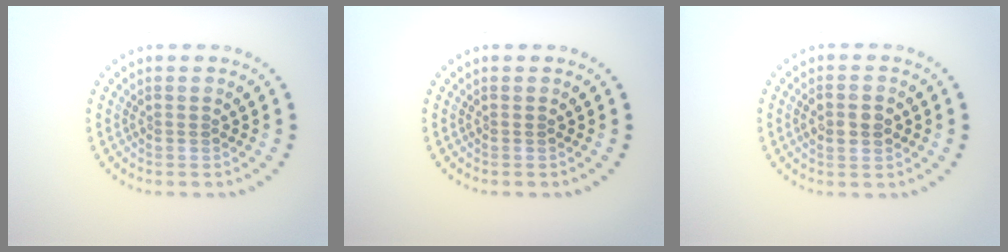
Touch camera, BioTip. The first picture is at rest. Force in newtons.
{"total": 0.0}
{"total": 2.3, "press": 2.3, "slide": 0.3}